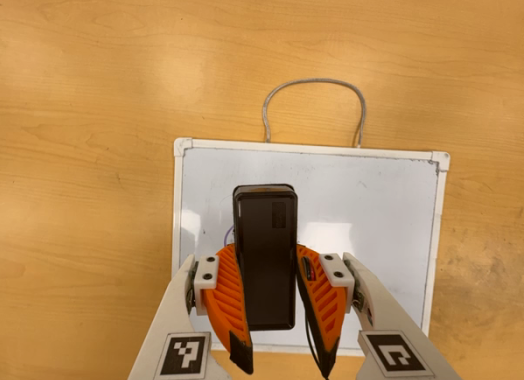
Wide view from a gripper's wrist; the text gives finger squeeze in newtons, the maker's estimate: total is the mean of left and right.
{"total": 9.1, "left": 7.9, "right": 10.4}